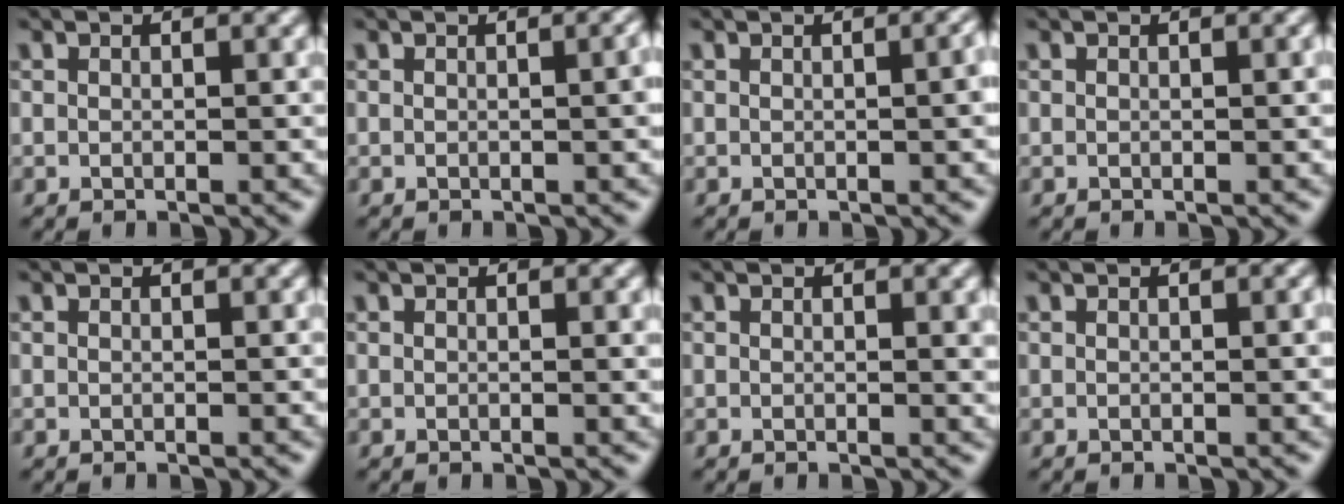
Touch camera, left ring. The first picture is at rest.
{"total": 1.9, "force": [0.1, 0.6, 1.9], "torque": [-0.017, 0.005, -0.001]}
{"total": 2.3, "force": [0.1, 0.8, 2.1], "torque": [-0.017, 0.005, 0.001]}
{"total": 0.7, "force": [0.0, 0.1, 0.7], "torque": [-0.008, 0.001, 0.001]}
{"total": 0.0}
{"total": 0.6, "force": [0.1, 0.1, 0.6], "torque": [-0.007, 0.000, 0.000]}
{"total": 0.9, "force": [0.3, 0.2, 0.9], "torque": [-0.008, 0.000, 0.003]}
{"total": 0.8, "force": [0.0, 0.1, 0.8], "torque": [-0.009, 0.001, 0.000]}